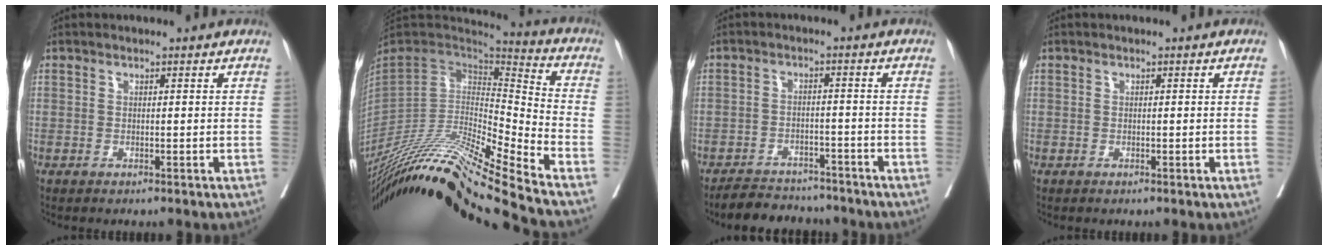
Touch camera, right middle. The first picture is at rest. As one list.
[{"total": 27.6, "force": [-23.0, -1.6, 15.2], "torque": [-0.274, -0.045, -0.401]}, {"total": 7.8, "force": [-7.1, 2.9, 1.3], "torque": [-0.009, 0.005, -0.103]}, {"total": 0.0}]